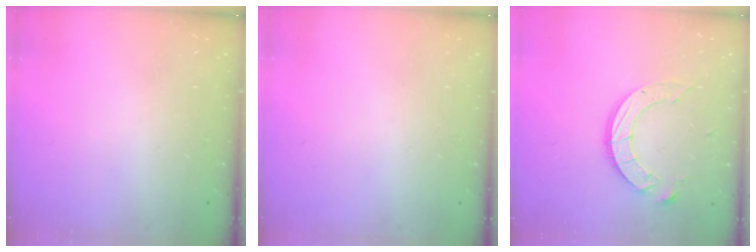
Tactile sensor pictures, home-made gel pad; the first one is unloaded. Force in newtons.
{"total": 0.0}
{"total": 10.8, "press": 10.8, "slide": 0.7}